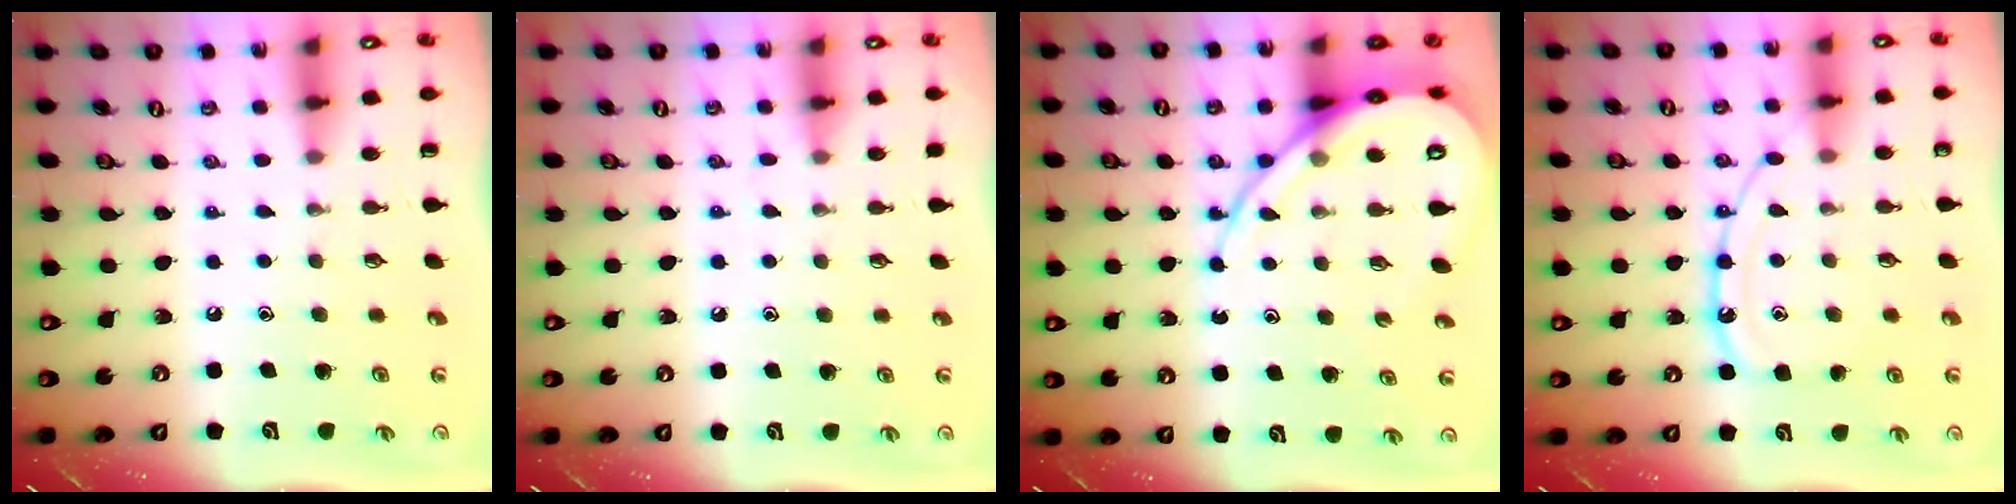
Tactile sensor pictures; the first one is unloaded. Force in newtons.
{"total": 6.0, "press": 6.0, "slide": 0.8}
{"total": 13.2, "press": 13.1, "slide": 1.3}
{"total": 12.3, "press": 12.2, "slide": 1.3}